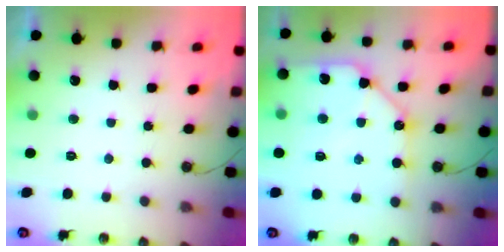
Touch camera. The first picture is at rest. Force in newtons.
{"total": 11.9, "press": 11.8, "slide": 1.6}